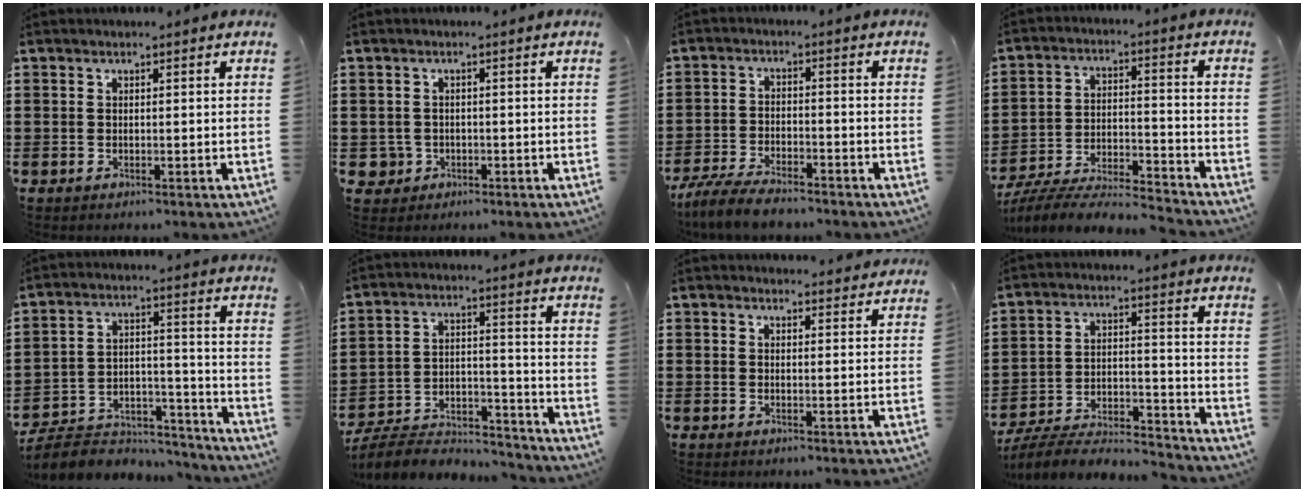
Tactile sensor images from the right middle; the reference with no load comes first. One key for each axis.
{"total": 2.0, "fx": -0.8, "fy": 1.8, "fz": 0.5, "tx": -0.023, "ty": -0.001, "tz": -0.022}
{"total": 5.6, "fx": -5.1, "fy": 0.9, "fz": 2.1, "tx": -0.054, "ty": -0.004, "tz": -0.102}
{"total": 7.1, "fx": -6.9, "fy": 0.4, "fz": 1.8, "tx": -0.033, "ty": 0.001, "tz": -0.135}
{"total": 6.9, "fx": -6.5, "fy": 1.9, "fz": 1.5, "tx": -0.030, "ty": 0.010, "tz": -0.128}
{"total": 6.9, "fx": -6.6, "fy": 1.2, "fz": 1.5, "tx": -0.029, "ty": 0.008, "tz": -0.132}
{"total": 1.8, "fx": 1.8, "fy": 0.3, "fz": 0.1, "tx": 0.002, "ty": -0.001, "tz": 0.033}
{"total": 6.4, "fx": -6.1, "fy": 0.8, "fz": 1.7, "tx": -0.035, "ty": 0.001, "tz": -0.121}